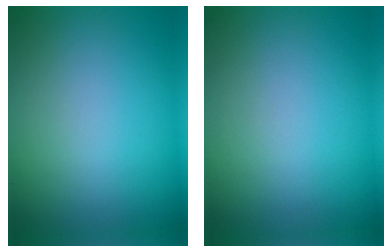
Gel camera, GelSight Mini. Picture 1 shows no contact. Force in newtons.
{"total": 0.0}